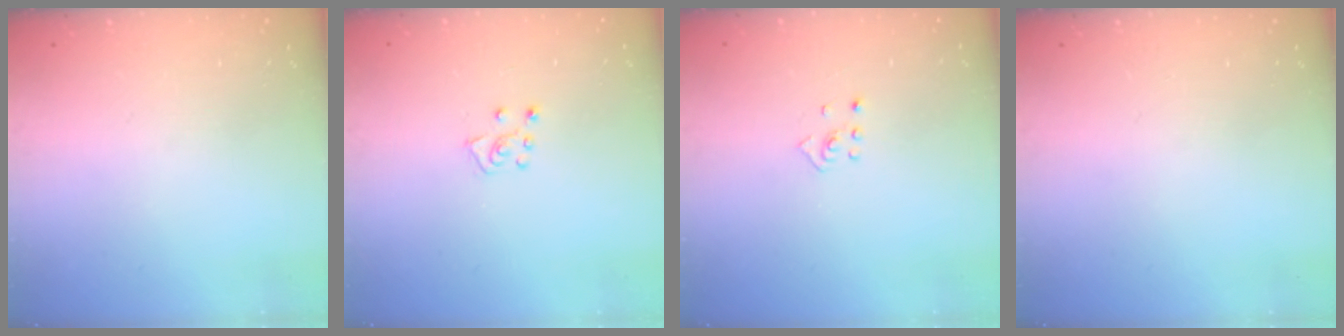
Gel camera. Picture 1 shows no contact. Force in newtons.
{"total": 5.3, "press": 5.3, "slide": 0.4}
{"total": 2.0, "press": 1.9, "slide": 0.8}
{"total": 0.0}